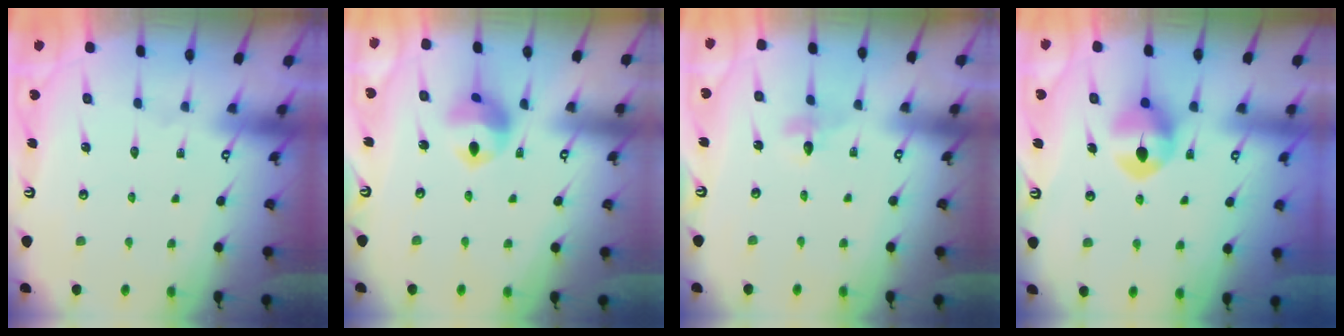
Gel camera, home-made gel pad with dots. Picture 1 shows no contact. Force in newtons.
{"total": 10.2, "press": 10.2, "slide": 0.9}
{"total": 3.9, "press": 3.8, "slide": 0.4}
{"total": 9.0, "press": 8.9, "slide": 0.8}